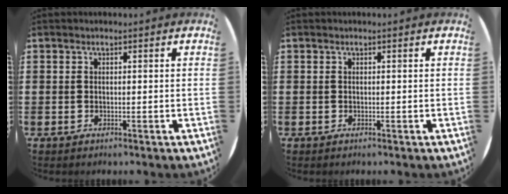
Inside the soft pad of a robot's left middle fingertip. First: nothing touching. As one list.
[{"total": 0.0}]